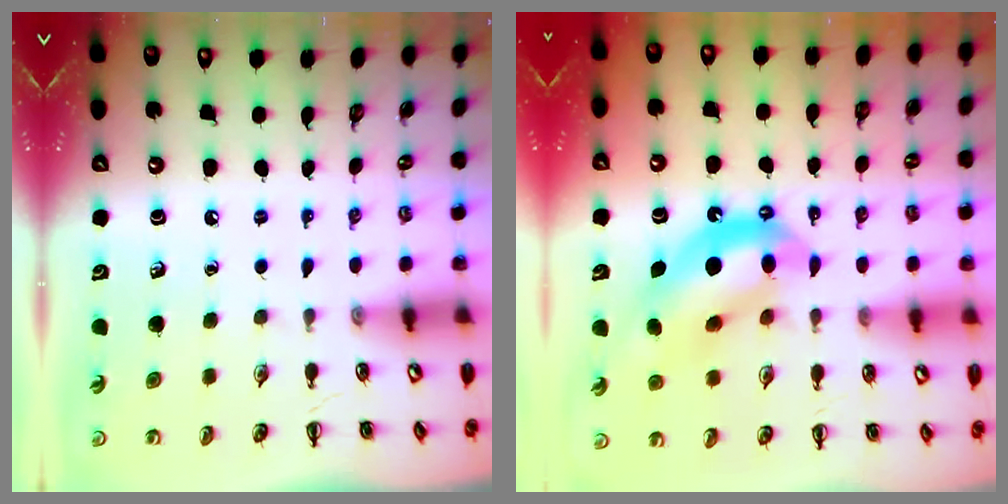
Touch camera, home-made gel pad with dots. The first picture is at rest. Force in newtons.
{"total": 12.6, "press": 12.2, "slide": 3.4}